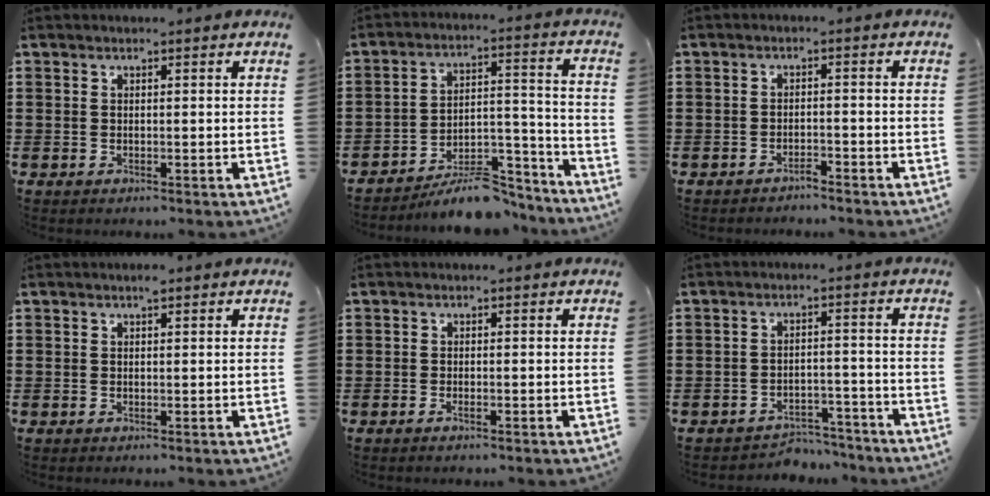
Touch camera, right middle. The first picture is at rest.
{"total": 8.6, "force": [-7.6, 2.2, 3.4], "torque": [-0.039, 0.027, -0.137]}
{"total": 1.5, "force": [-1.4, 0.0, 0.4], "torque": [-0.013, 0.001, -0.028]}
{"total": 1.0, "force": [0.7, 0.5, 0.6], "torque": [-0.013, 0.004, 0.011]}
{"total": 0.6, "force": [-0.3, 0.1, 0.5], "torque": [-0.011, -0.004, -0.005]}
{"total": 3.6, "force": [-3.5, 0.6, 0.3], "torque": [-0.011, 0.004, -0.075]}